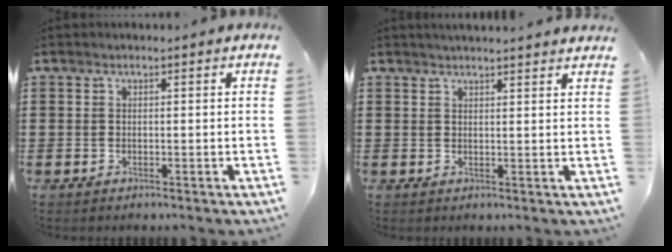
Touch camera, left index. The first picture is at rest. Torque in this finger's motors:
{"motor_torque": [1.28, -0.85, -0.03, 0.00]}